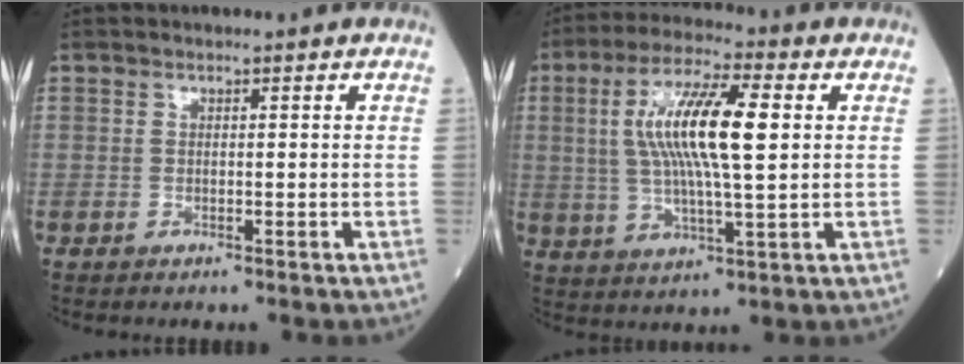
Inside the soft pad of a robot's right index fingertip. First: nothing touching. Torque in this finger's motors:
{"motor_torque": [1.35, -0.11, 0.86, 0.21]}